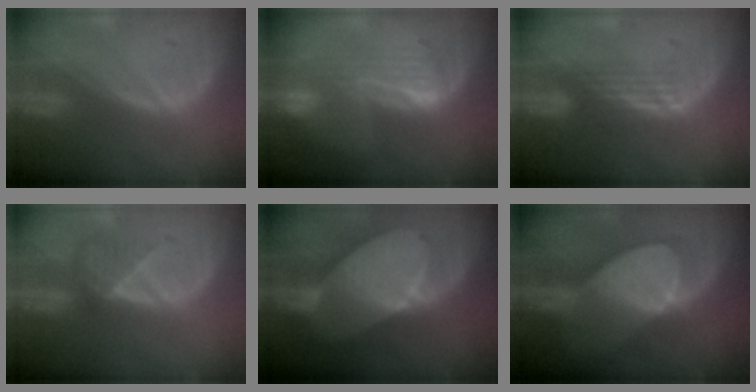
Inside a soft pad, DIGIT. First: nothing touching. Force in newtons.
{"total": 6.5, "press": 6.4, "slide": 1.2}
{"total": 3.4, "press": 2.9, "slide": 1.8}
{"total": 3.4, "press": 3.3, "slide": 0.8}
{"total": 10.1, "press": 10.1, "slide": 0.6}
{"total": 8.3, "press": 7.7, "slide": 3.1}